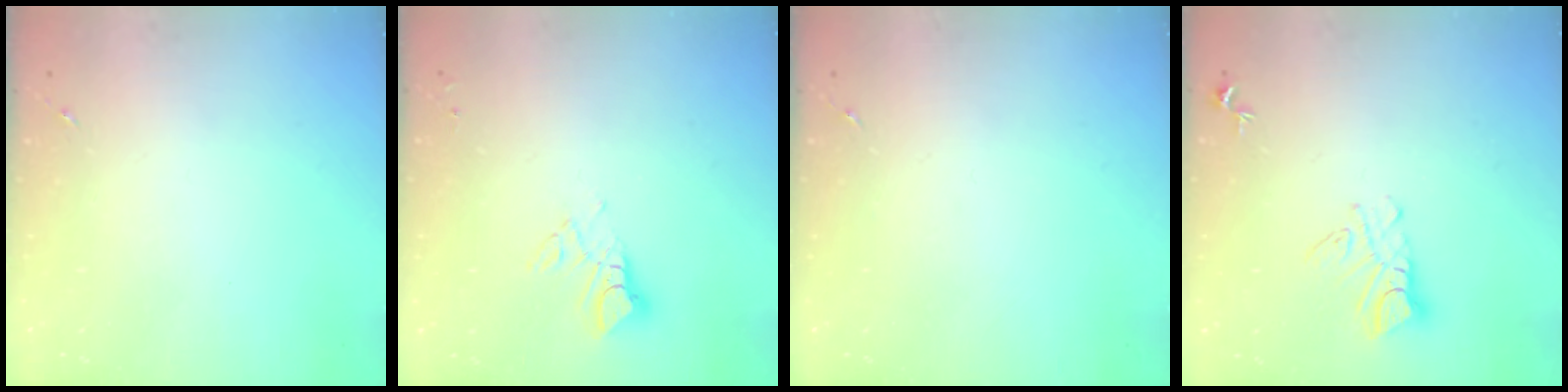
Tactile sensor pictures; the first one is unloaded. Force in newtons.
{"total": 6.8, "press": 6.8, "slide": 0.5}
{"total": 0.0}
{"total": 8.0, "press": 8.0, "slide": 0.7}